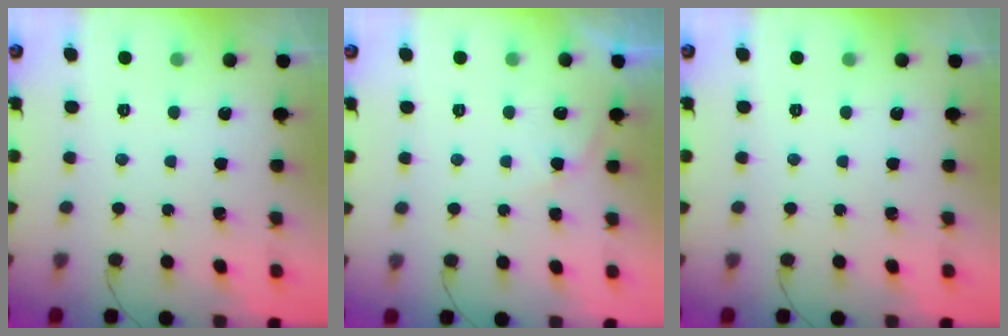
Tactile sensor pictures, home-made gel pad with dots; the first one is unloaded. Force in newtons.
{"total": 3.4, "press": 3.4, "slide": 0.0}
{"total": 0.0}